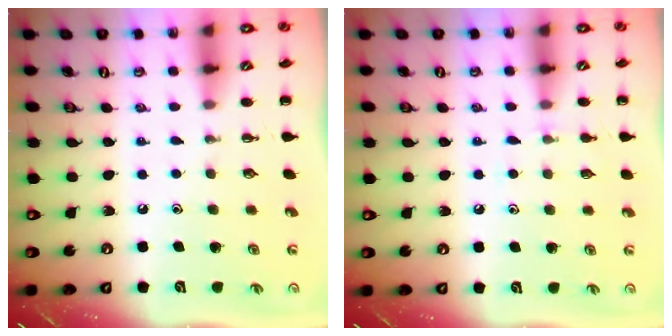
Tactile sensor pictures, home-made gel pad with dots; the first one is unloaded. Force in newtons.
{"total": 5.5, "press": 5.2, "slide": 1.6}